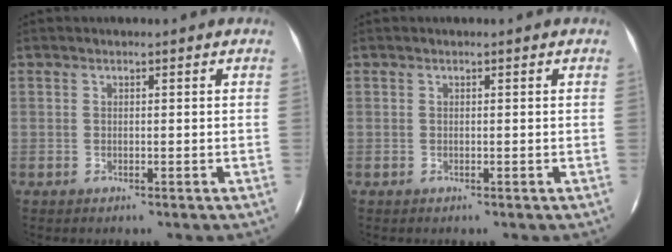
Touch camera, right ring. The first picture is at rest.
{"total": 0.0}